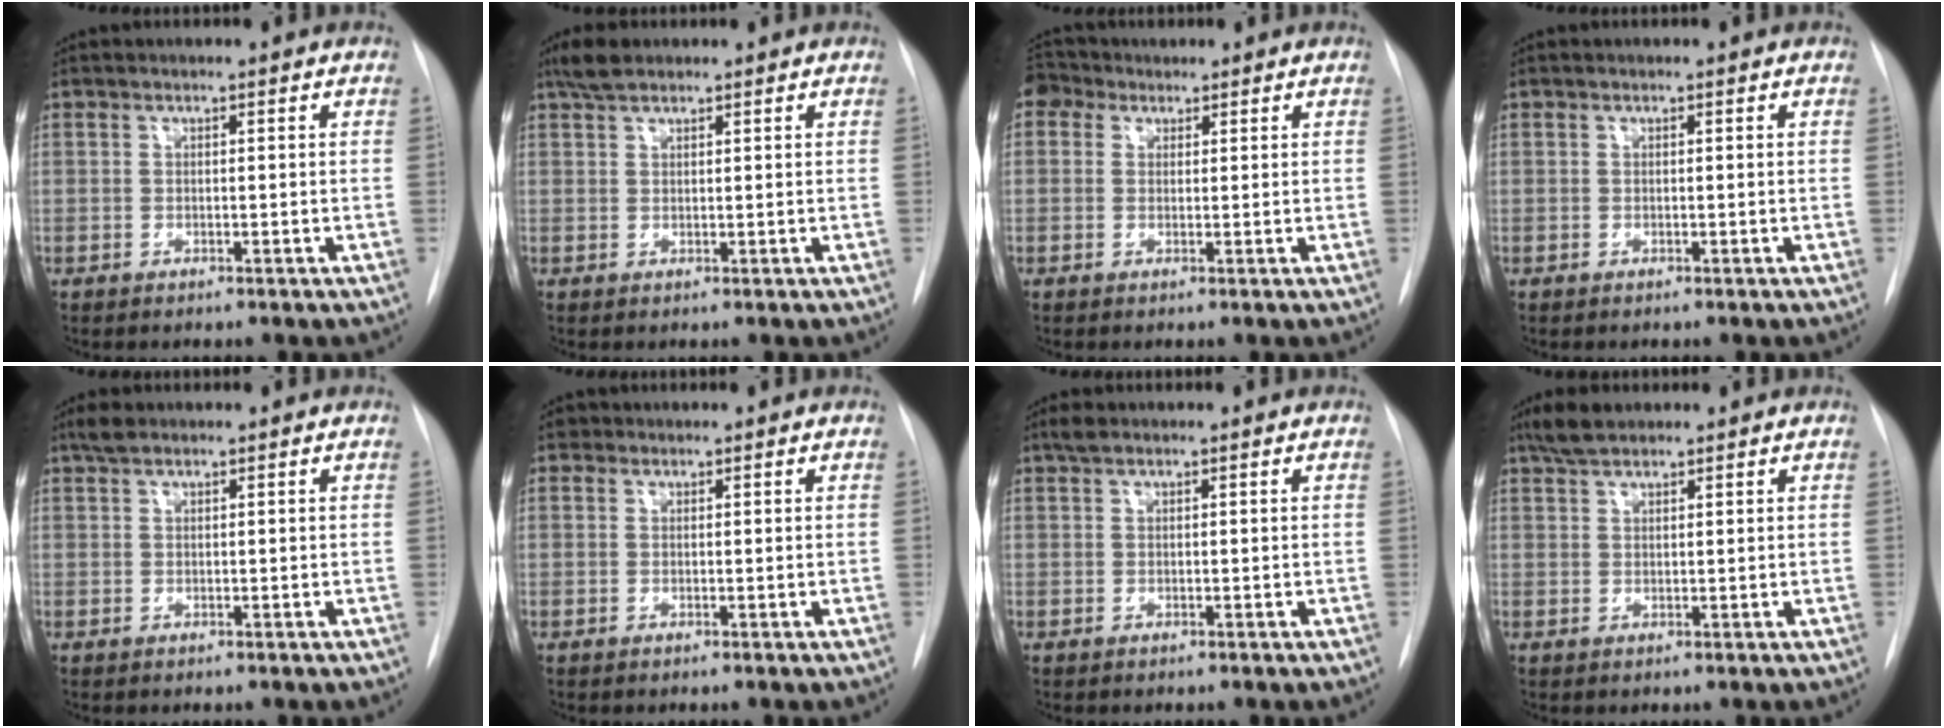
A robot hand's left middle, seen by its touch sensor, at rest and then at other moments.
{"total": 3.0, "force": [2.4, 1.1, 1.5], "torque": [-0.031, 0.010, 0.045]}
{"total": 3.5, "force": [2.2, 2.6, 0.6], "torque": [-0.015, 0.021, 0.038]}
{"total": 0.0}
{"total": 1.8, "force": [1.4, 0.7, 0.9], "torque": [-0.019, 0.012, 0.026]}
{"total": 0.9, "force": [0.5, 0.8, 0.1], "torque": [0.004, 0.005, 0.003]}
{"total": 1.3, "force": [1.0, 0.5, 0.7], "torque": [-0.016, 0.014, 0.018]}
{"total": 3.3, "force": [2.8, 1.0, 1.5], "torque": [-0.035, 0.009, 0.053]}